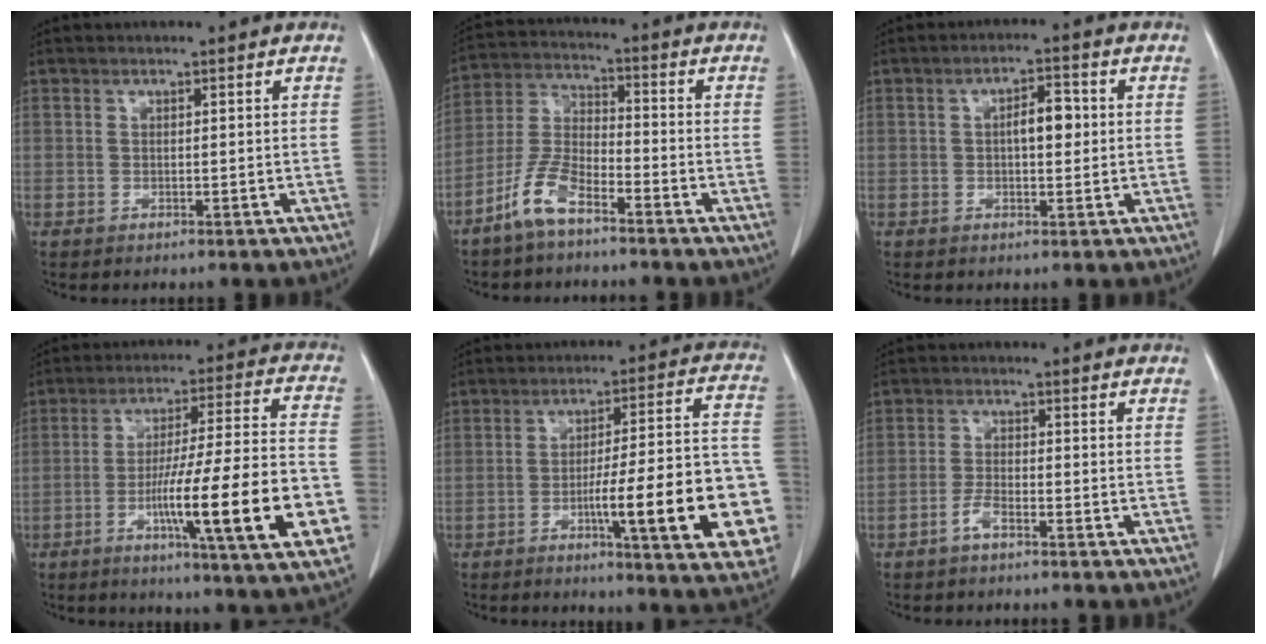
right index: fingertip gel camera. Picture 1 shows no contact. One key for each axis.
{"total": 7.8, "fx": -5.3, "fy": 2.4, "fz": 5.2, "tx": -0.121, "ty": 0.001, "tz": -0.113}
{"total": 4.5, "fx": 0.4, "fy": 1.8, "fz": 4.1, "tx": -0.066, "ty": 0.011, "tz": 0.006}
{"total": 21.8, "fx": -6.6, "fy": 0.7, "fz": 20.7, "tx": -0.283, "ty": -0.010, "tz": -0.098}
{"total": 20.4, "fx": -6.0, "fy": 2.4, "fz": 19.3, "tx": -0.186, "ty": 0.019, "tz": -0.074}
{"total": 2.5, "fx": -1.8, "fy": 0.6, "fz": 1.7, "tx": -0.033, "ty": 0.004, "tz": -0.037}